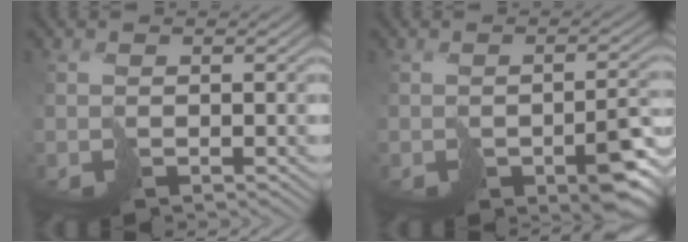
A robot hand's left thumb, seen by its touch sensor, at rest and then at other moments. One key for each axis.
{"total": 7.1, "fx": -3.3, "fy": 3.0, "fz": 5.5, "tx": -0.083, "ty": -0.019, "tz": -0.043}